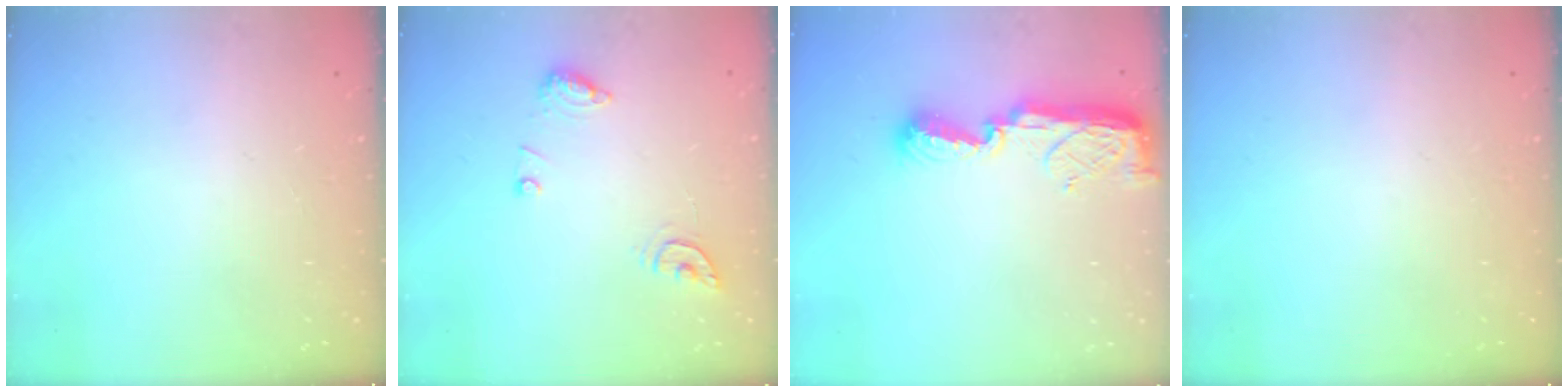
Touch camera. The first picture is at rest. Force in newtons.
{"total": 8.3, "press": 8.2, "slide": 1.0}
{"total": 9.1, "press": 9.0, "slide": 1.0}
{"total": 0.0}